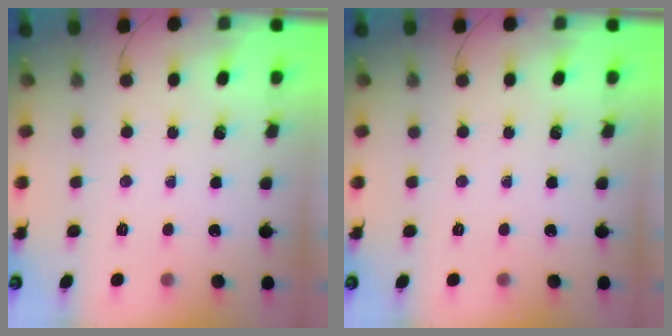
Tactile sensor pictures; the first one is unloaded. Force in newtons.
{"total": 0.0}